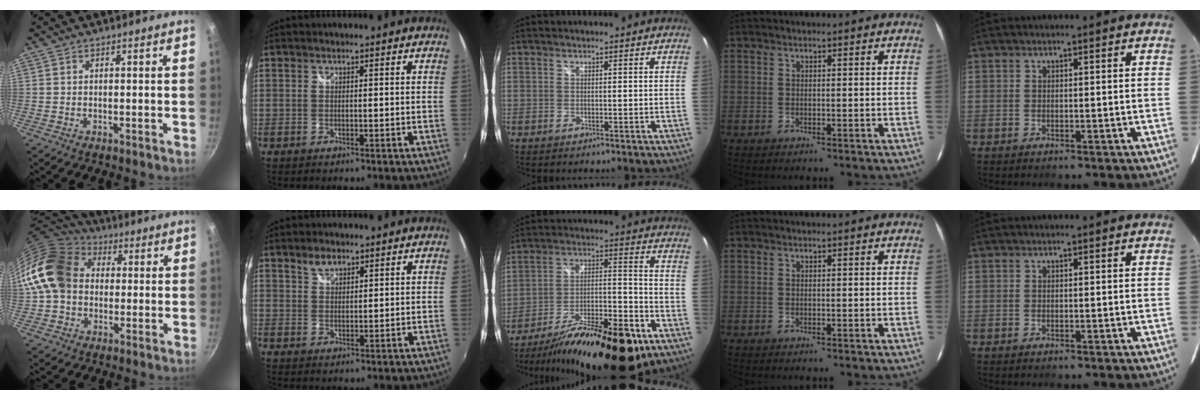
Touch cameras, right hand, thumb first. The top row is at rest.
{"thumb": {"total": 17.2, "force": [1.4, 13.8, 10.2], "torque": [-0.178, 0.039, 0.012]}, "index": {"total": 3.1, "force": [1.9, 2.2, 1.0], "torque": [-0.010, 0.008, 0.033]}, "middle": {"total": 23.7, "force": [-15.6, 8.6, 15.6], "torque": [-0.243, -0.010, -0.226]}}